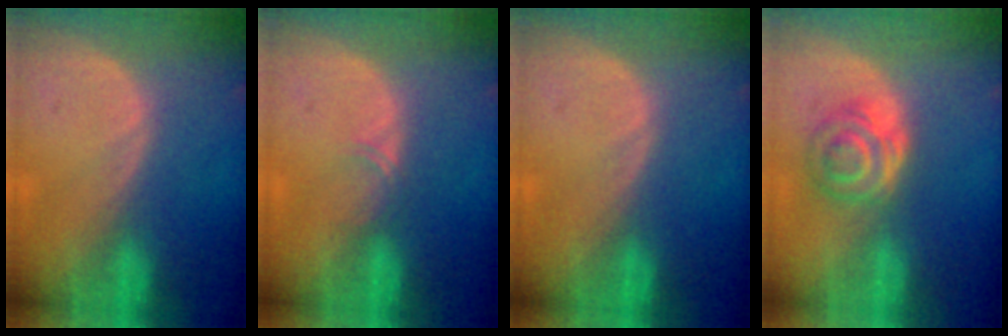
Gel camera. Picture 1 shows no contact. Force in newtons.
{"total": 1.4, "press": 1.1, "slide": 0.9}
{"total": 0.0}
{"total": 6.2, "press": 5.2, "slide": 3.3}